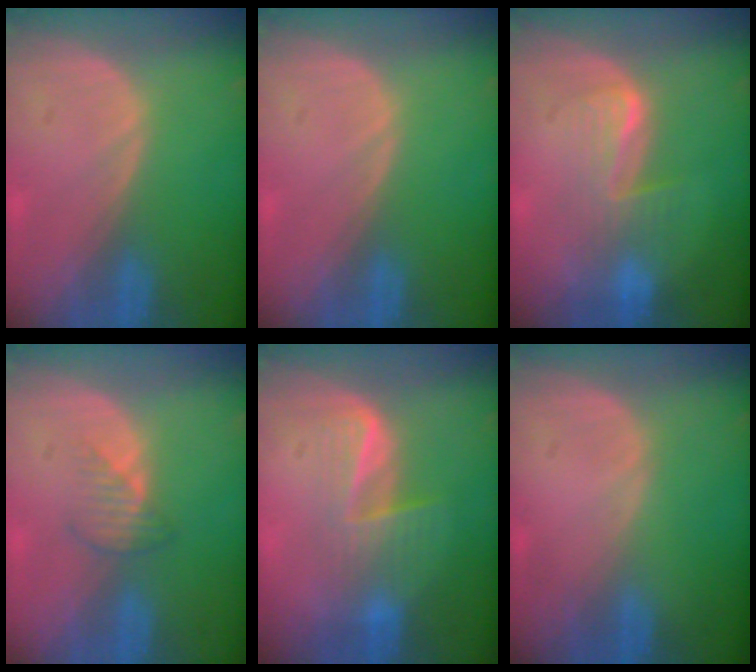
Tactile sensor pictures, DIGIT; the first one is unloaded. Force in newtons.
{"total": 0.0}
{"total": 4.5, "press": 4.5, "slide": 0.5}
{"total": 2.5, "press": 2.5, "slide": 0.2}
{"total": 5.8, "press": 5.5, "slide": 2.0}
{"total": 0.0}